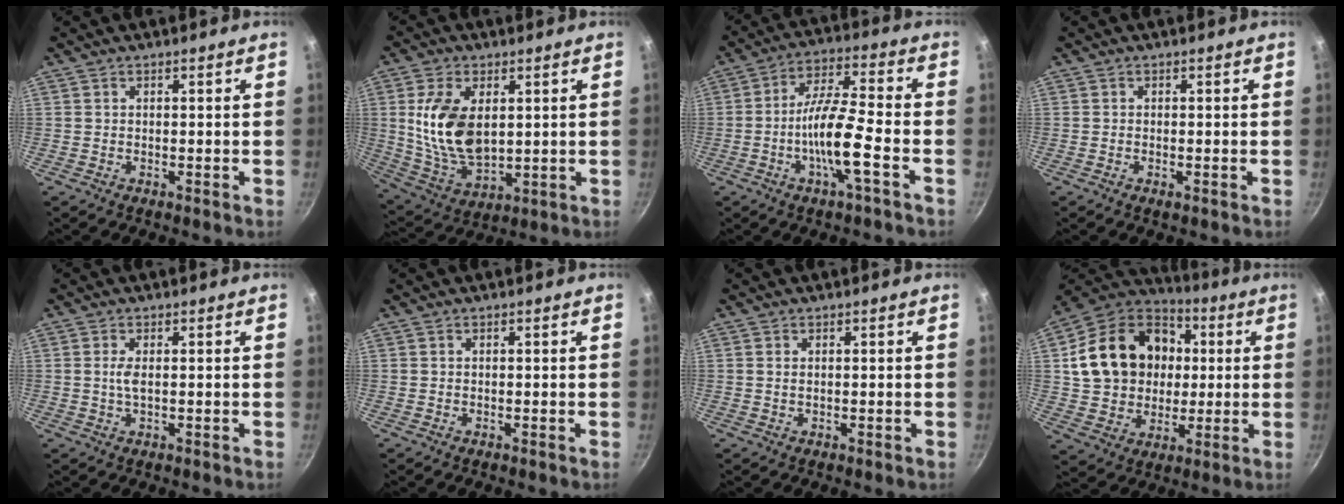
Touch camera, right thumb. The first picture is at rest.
{"total": 14.4, "force": [2.6, 8.5, 11.3], "torque": [-0.203, -0.024, 0.060]}
{"total": 11.1, "force": [-3.8, 1.8, 10.3], "torque": [-0.189, 0.032, -0.077]}
{"total": 0.6, "force": [-0.2, 0.1, 0.5], "torque": [-0.011, -0.001, -0.004]}
{"total": 2.1, "force": [0.2, 0.7, 2.0], "torque": [-0.044, -0.001, 0.005]}
{"total": 0.0}
{"total": 0.9, "force": [0.3, 0.5, 0.7], "torque": [-0.011, 0.001, 0.004]}
{"total": 21.7, "force": [3.2, 17.5, 12.4], "torque": [-0.192, 0.027, 0.058]}